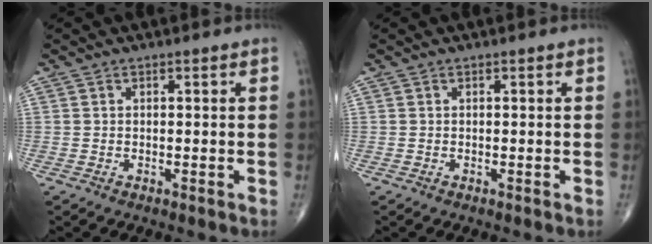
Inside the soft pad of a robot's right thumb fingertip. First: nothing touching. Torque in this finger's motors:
{"motor_torque": [0.00, 0.00, 0.00, 0.00, 0.00]}